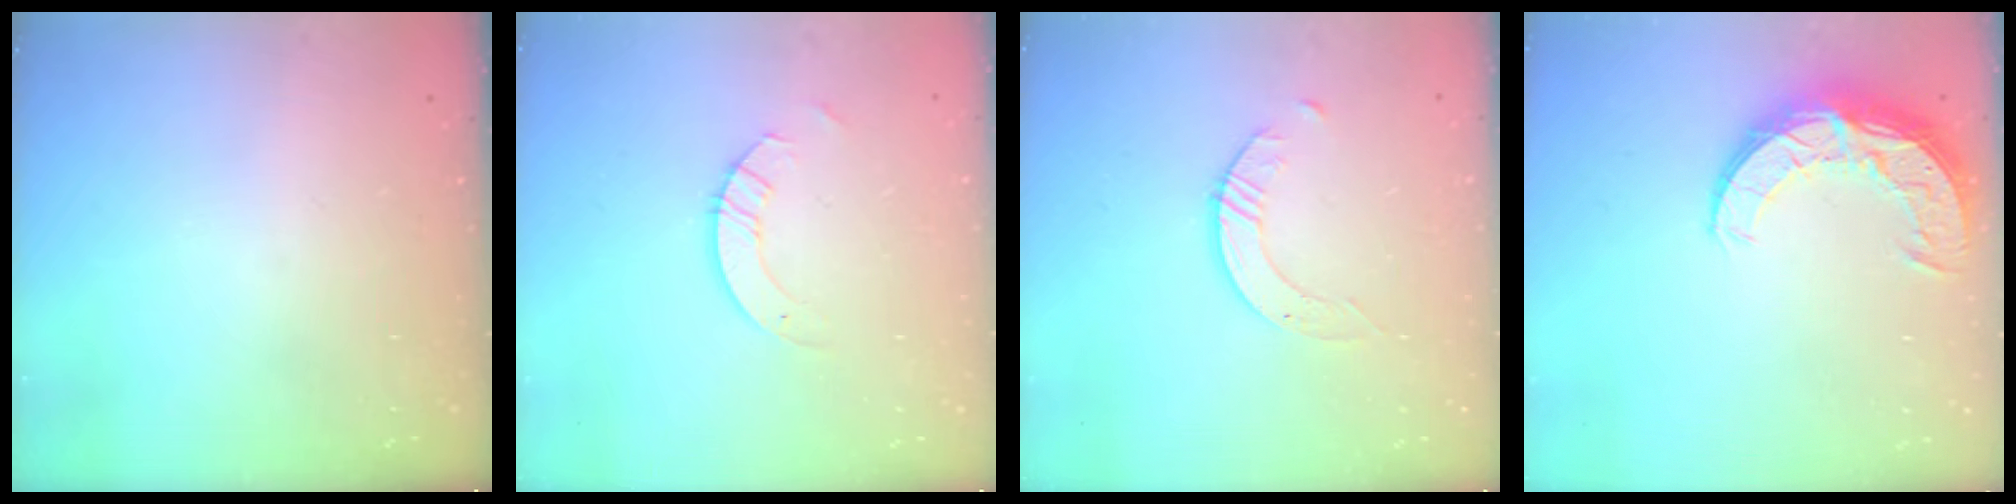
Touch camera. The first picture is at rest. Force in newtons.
{"total": 3.6, "press": 3.6, "slide": 0.4}
{"total": 2.6, "press": 2.6, "slide": 0.3}
{"total": 11.0, "press": 10.9, "slide": 0.8}